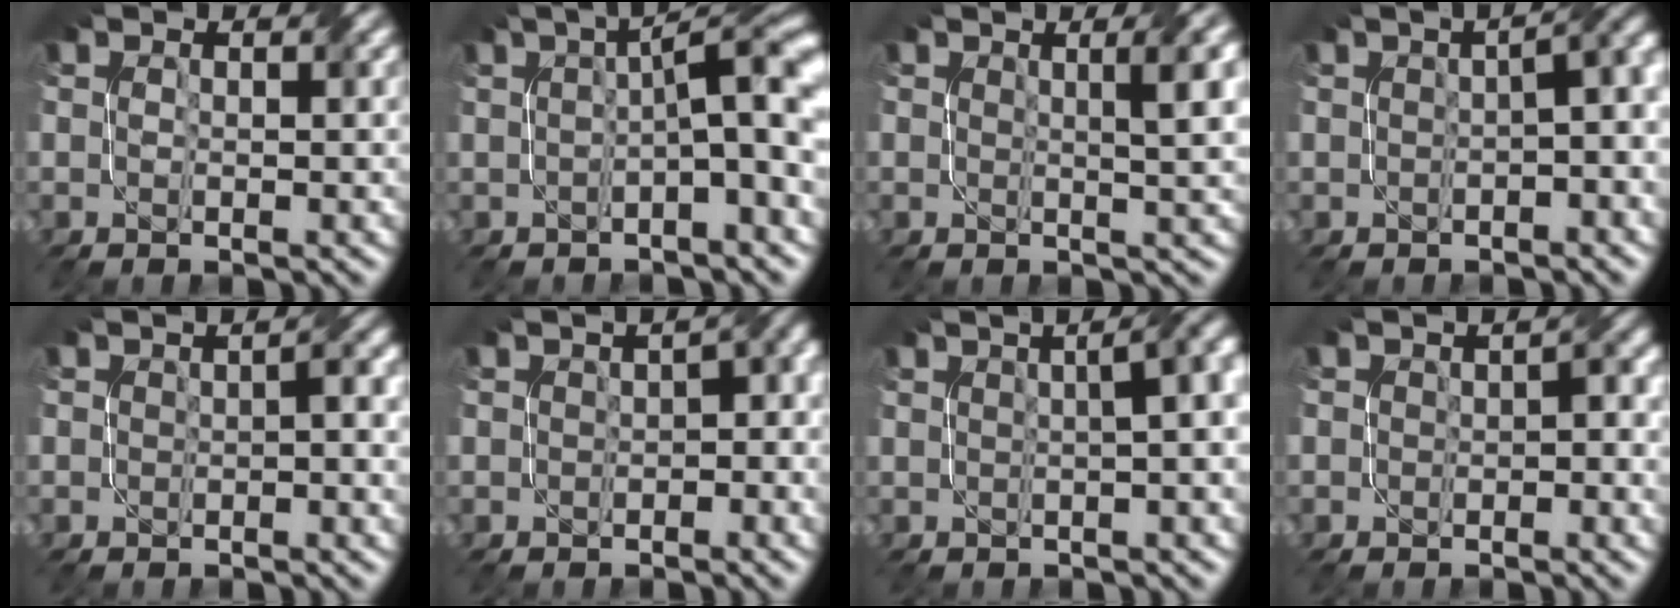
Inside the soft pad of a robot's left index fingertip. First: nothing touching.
{"total": 7.4, "force": [0.5, 1.7, 7.2], "torque": [-0.079, 0.025, 0.004]}
{"total": 3.8, "force": [0.9, 0.9, 3.5], "torque": [-0.033, 0.014, 0.014]}
{"total": 7.7, "force": [0.1, 3.6, 6.8], "torque": [-0.024, 0.028, -0.012]}
{"total": 1.7, "force": [-0.7, 0.6, 1.5], "torque": [-0.013, 0.010, -0.004]}
{"total": 4.3, "force": [-0.8, 2.3, 3.5], "torque": [-0.020, 0.007, -0.004]}
{"total": 10.8, "force": [2.4, 5.8, 8.7], "torque": [-0.011, 0.065, -0.006]}
{"total": 2.0, "force": [-0.7, 1.2, 1.5], "torque": [-0.012, 0.006, -0.005]}